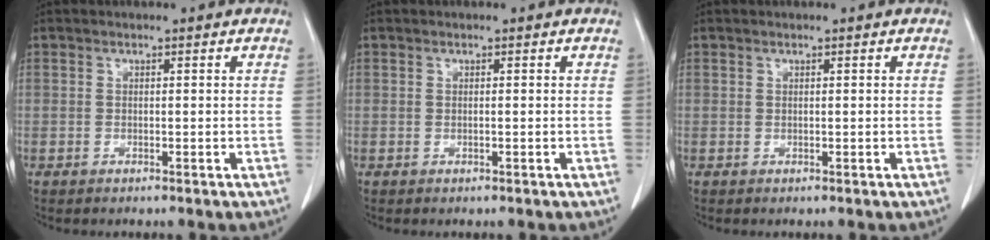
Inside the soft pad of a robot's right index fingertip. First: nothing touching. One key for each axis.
{"total": 0.0}
{"total": 0.0}